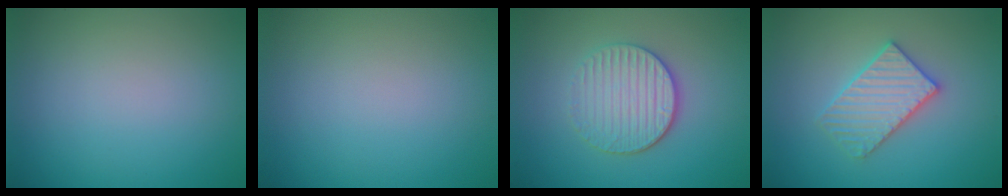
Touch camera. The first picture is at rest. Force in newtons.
{"total": 0.0}
{"total": 3.9, "press": 3.4, "slide": 1.9}
{"total": 3.3, "press": 3.3, "slide": 0.6}